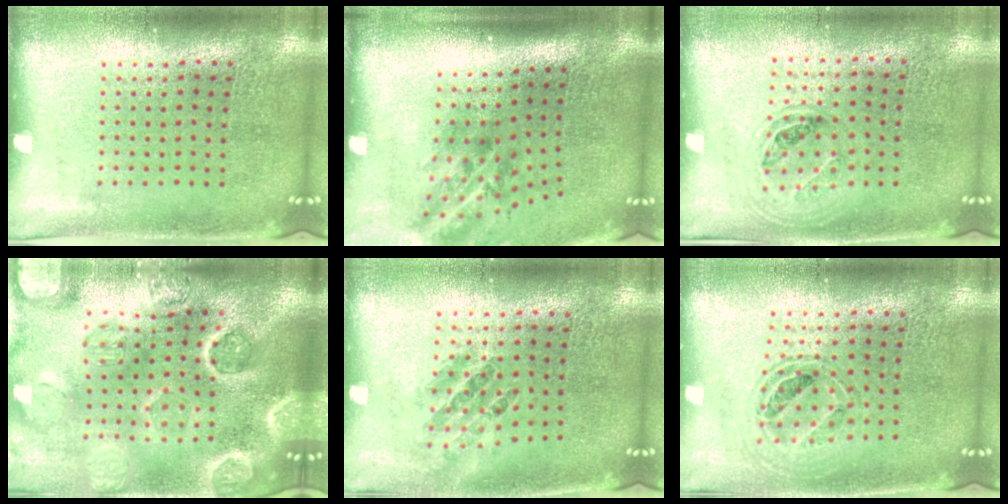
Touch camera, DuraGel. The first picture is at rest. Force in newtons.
{"total": 2.0, "press": 1.3, "slide": 1.5}
{"total": 1.1, "press": 1.0, "slide": 0.5}
{"total": 5.2, "press": 4.5, "slide": 2.6}
{"total": 1.0, "press": 0.8, "slide": 0.5}
{"total": 0.8, "press": 0.8, "slide": 0.1}